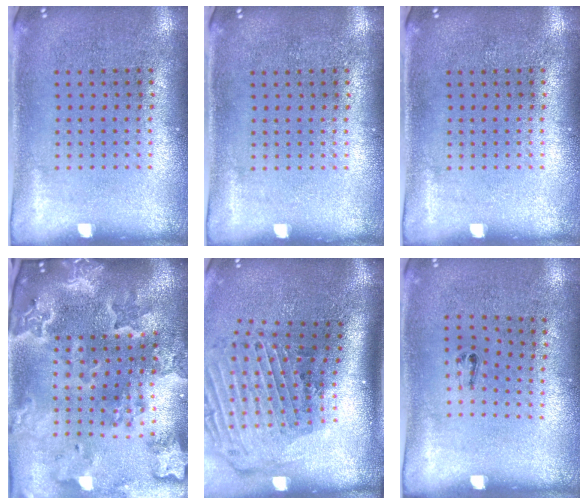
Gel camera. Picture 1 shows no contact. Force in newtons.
{"total": 0.0}
{"total": 0.0}
{"total": 4.7, "press": 3.8, "slide": 2.8}
{"total": 3.2, "press": 2.1, "slide": 2.4}
{"total": 0.6, "press": 0.3, "slide": 0.6}